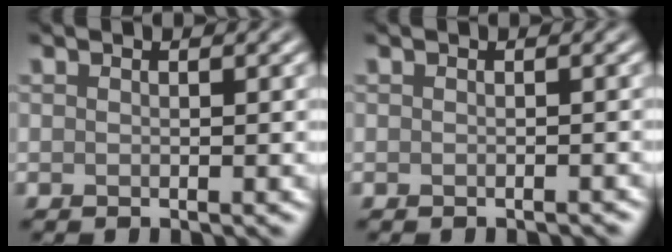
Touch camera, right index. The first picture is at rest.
{"total": 0.7, "force": [-0.7, 0.1, 0.2], "torque": [-0.002, -0.001, -0.009]}